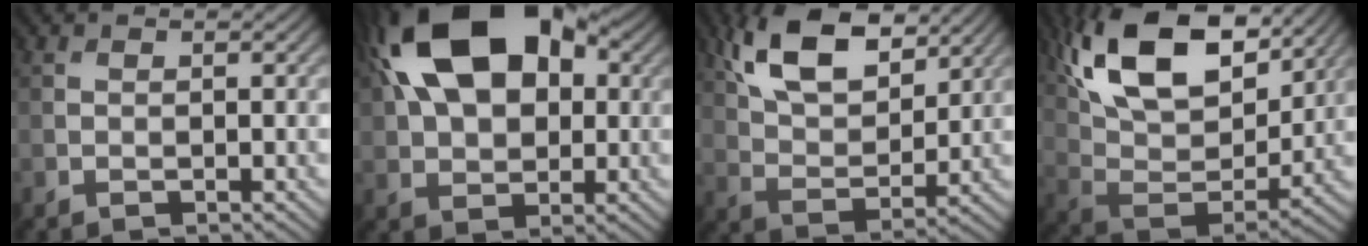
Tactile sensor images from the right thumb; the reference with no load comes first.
{"total": 19.2, "force": [6.0, 11.8, 13.8], "torque": [-0.257, 0.052, 0.087]}
{"total": 12.4, "force": [7.0, 5.9, 8.4], "torque": [-0.174, 0.007, 0.127]}
{"total": 17.7, "force": [10.1, 8.9, 11.6], "torque": [-0.238, 0.021, 0.156]}